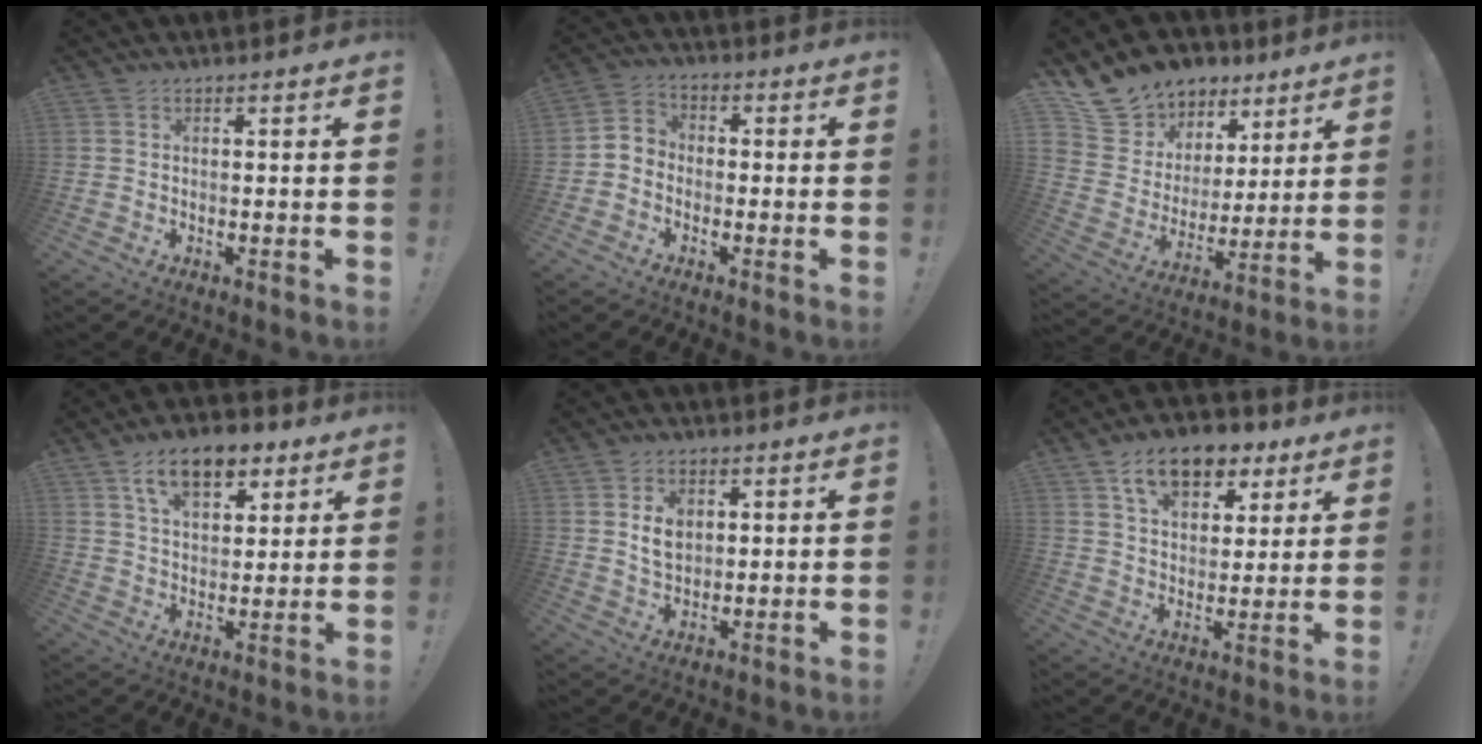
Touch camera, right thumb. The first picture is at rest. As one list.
[{"total": 4.6, "force": [-2.8, 3.4, 1.1], "torque": [-0.017, 0.020, -0.053]}, {"total": 12.5, "force": [9.4, 8.1, 1.4], "torque": [-0.043, -0.071, 0.190]}, {"total": 13.4, "force": [7.6, 7.6, 8.1], "torque": [-0.121, -0.022, 0.137]}, {"total": 6.7, "force": [1.8, 5.2, 3.8], "torque": [-0.048, -0.003, 0.031]}, {"total": 13.5, "force": [7.9, 8.4, 7.0], "torque": [-0.104, -0.035, 0.144]}]